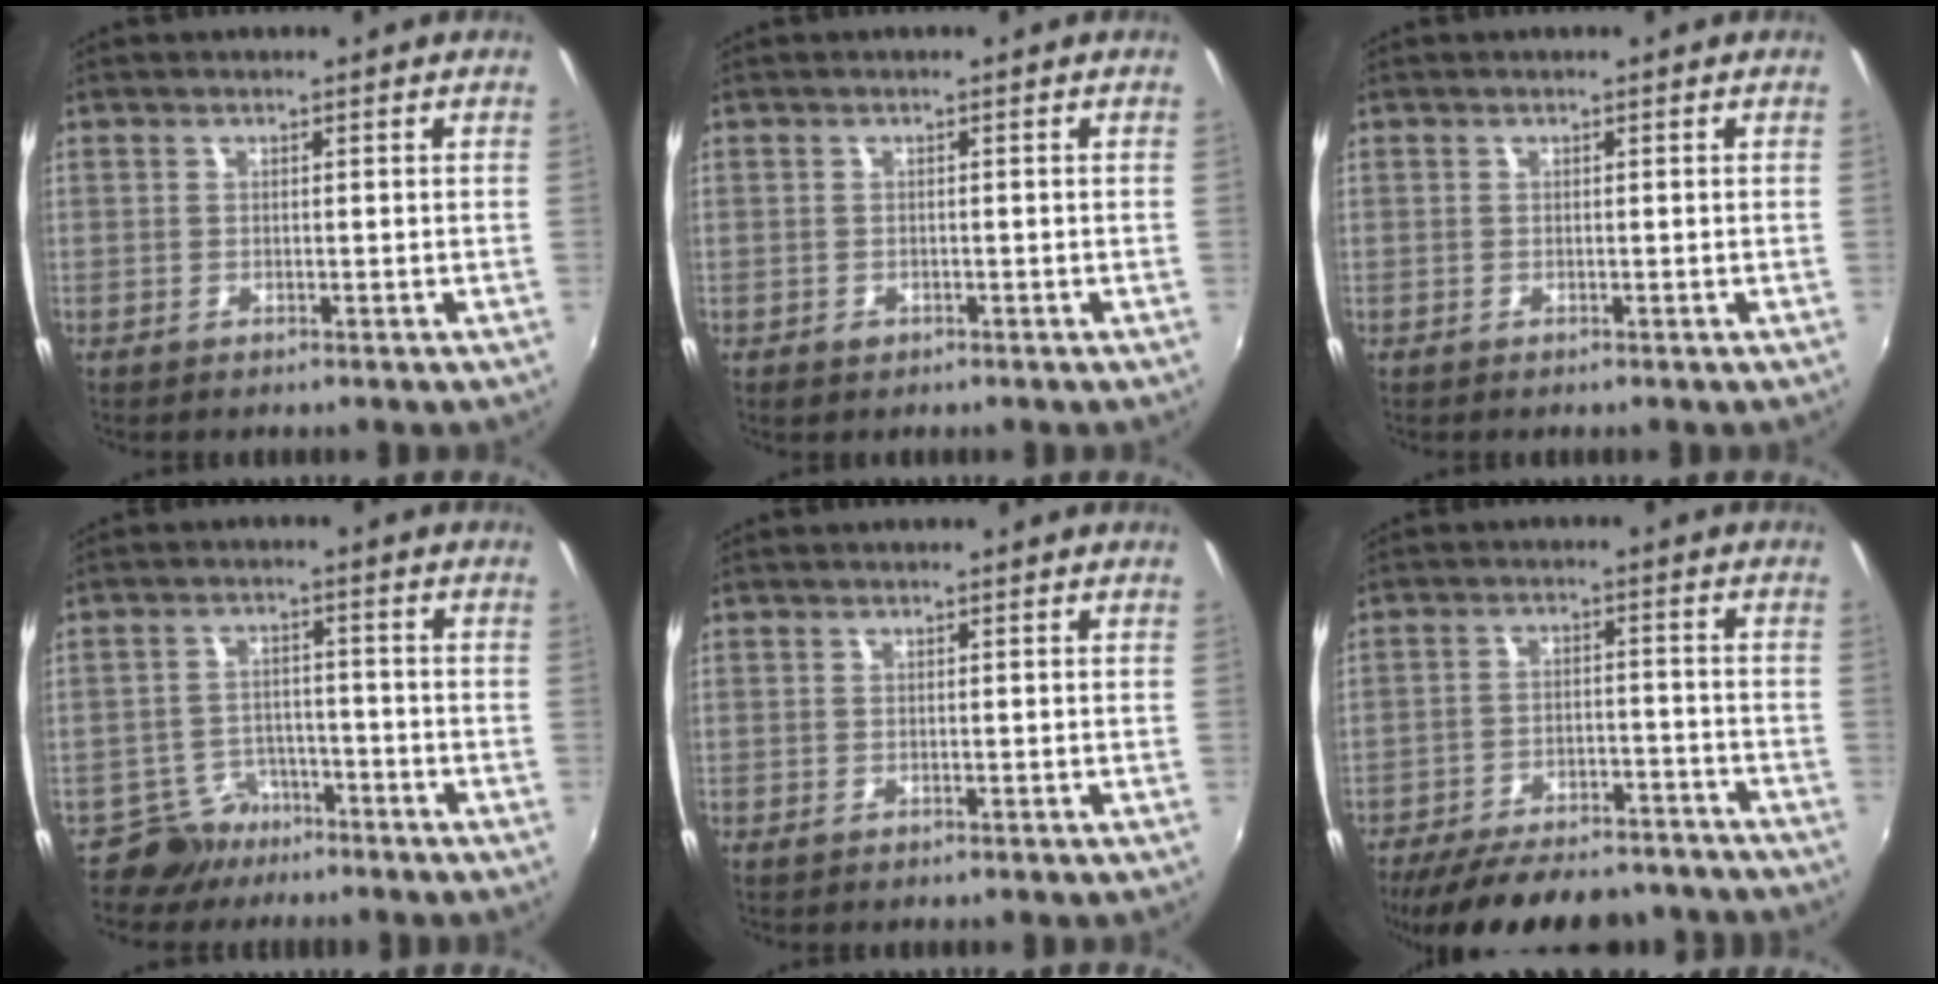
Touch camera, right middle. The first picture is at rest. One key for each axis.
{"total": 1.4, "fx": -0.7, "fy": 1.1, "fz": 0.5, "tx": -0.010, "ty": -0.005, "tz": -0.009}
{"total": 0.0}
{"total": 5.8, "fx": -4.5, "fy": 3.6, "fz": 0.0, "tx": -0.009, "ty": 0.022, "tz": -0.076}
{"total": 0.0}
{"total": 22.4, "fx": -19.0, "fy": 7.4, "fz": 9.2, "tx": -0.183, "ty": 0.001, "tz": -0.252}